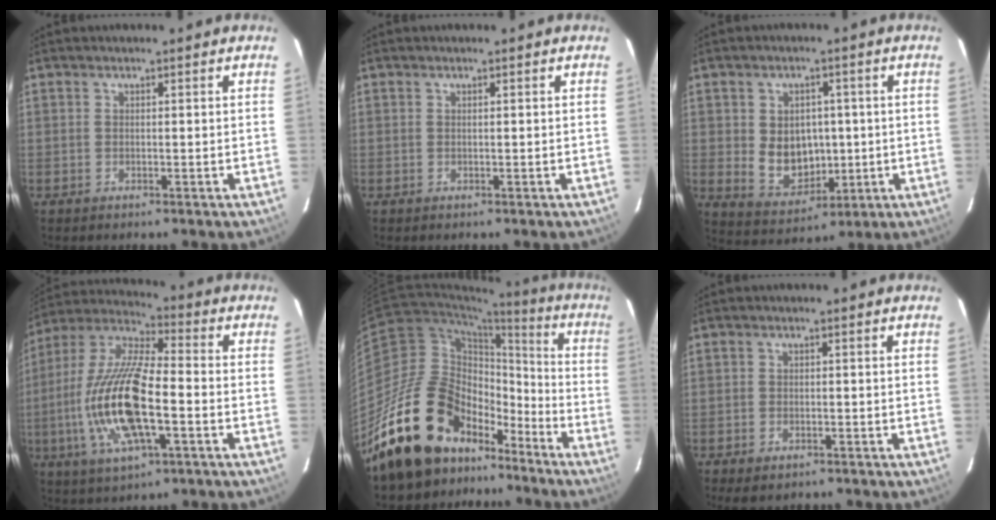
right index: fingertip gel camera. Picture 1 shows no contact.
{"total": 0.0}
{"total": 9.2, "force": [-0.2, 7.4, 5.4], "torque": [-0.112, 0.000, 0.020]}
{"total": 19.5, "force": [-4.4, 6.2, 17.9], "torque": [-0.366, -0.009, -0.089]}
{"total": 23.3, "force": [-16.0, 13.3, 10.6], "torque": [-0.210, 0.025, -0.252]}
{"total": 3.1, "force": [-2.0, 1.8, 1.6], "torque": [-0.035, -0.009, -0.032]}